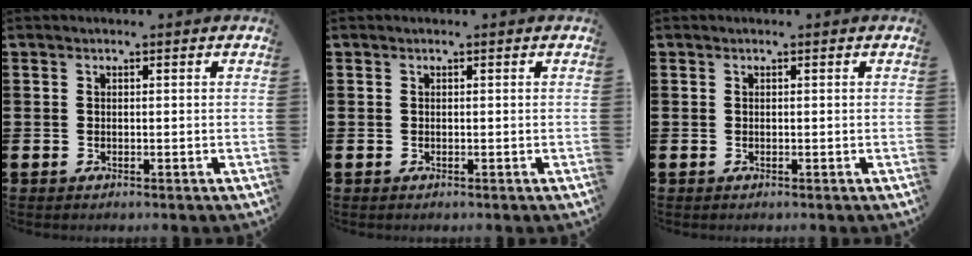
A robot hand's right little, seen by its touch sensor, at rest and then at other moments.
{"total": 0.0}
{"total": 0.0}